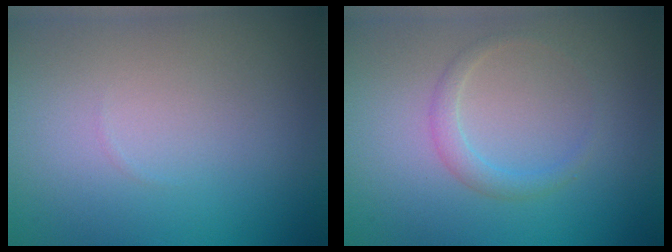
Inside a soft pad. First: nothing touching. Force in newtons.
{"total": 1.5, "press": 1.5, "slide": 0.2}